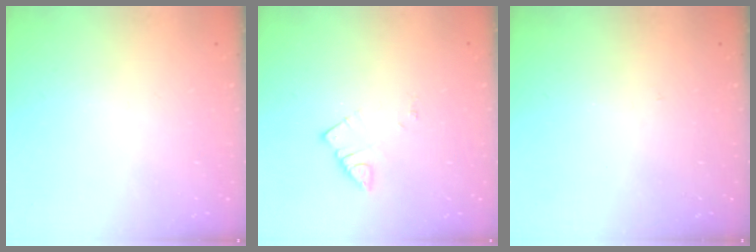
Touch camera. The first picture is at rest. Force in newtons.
{"total": 2.8, "press": 2.7, "slide": 0.3}
{"total": 2.7, "press": 2.7, "slide": 0.3}